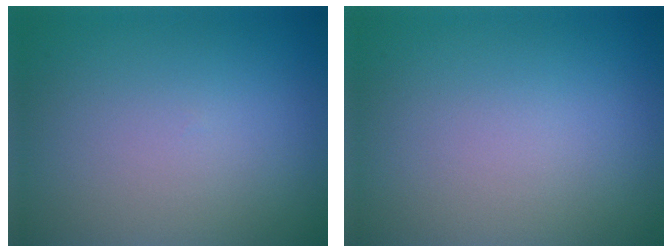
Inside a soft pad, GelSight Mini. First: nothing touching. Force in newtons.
{"total": 0.0}